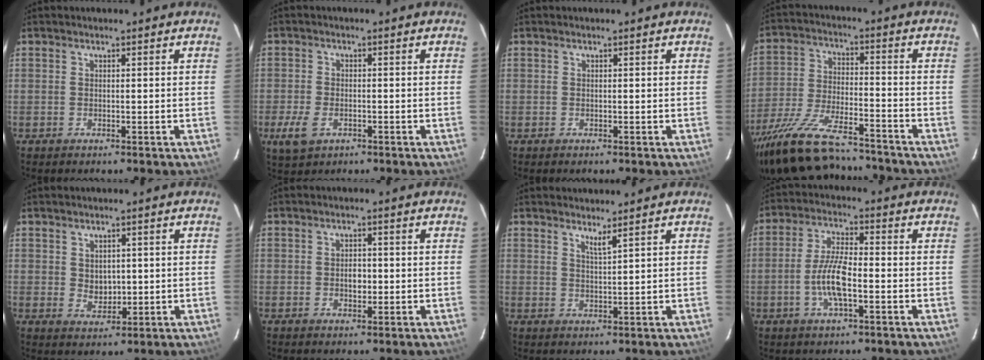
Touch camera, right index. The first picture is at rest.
{"total": 5.5, "force": [-2.5, 3.3, 3.6], "torque": [-0.091, -0.008, -0.045]}
{"total": 0.0}
{"total": 21.9, "force": [-18.6, 5.5, 10.0], "torque": [-0.206, -0.041, -0.302]}
{"total": 3.6, "force": [0.6, 2.9, 2.0], "torque": [-0.030, -0.001, 0.019]}
{"total": 2.4, "force": [-0.3, 1.7, 1.7], "torque": [-0.027, 0.003, -0.005]}
{"total": 2.1, "force": [1.7, -0.3, 1.3], "torque": [-0.023, -0.006, 0.027]}
{"total": 8.1, "force": [-2.3, 2.3, 7.4], "torque": [-0.150, 0.003, -0.047]}